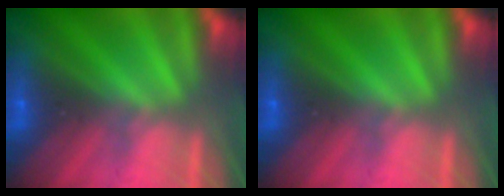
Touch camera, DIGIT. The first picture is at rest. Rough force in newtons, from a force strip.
{"total": 0.0}